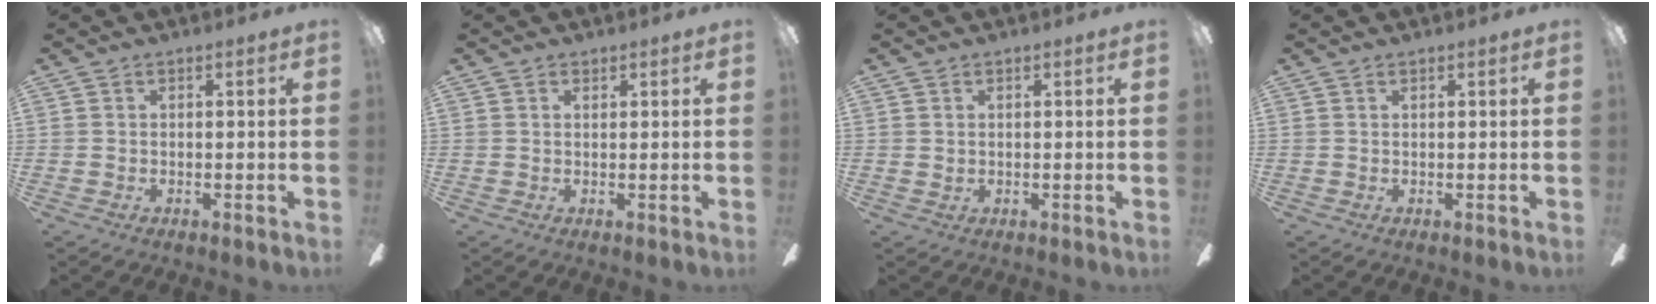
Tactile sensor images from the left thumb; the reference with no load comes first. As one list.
[{"total": 1.1, "force": [0.8, 0.5, 0.6], "torque": [-0.006, -0.002, 0.013]}, {"total": 0.7, "force": [0.4, 0.4, 0.3], "torque": [-0.007, 0.003, 0.007]}, {"total": 0.5, "force": [0.4, 0.1, 0.3], "torque": [-0.008, 0.001, 0.008]}]